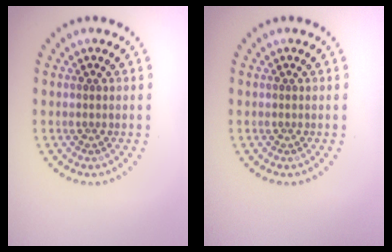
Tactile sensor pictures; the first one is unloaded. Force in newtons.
{"total": 0.0}